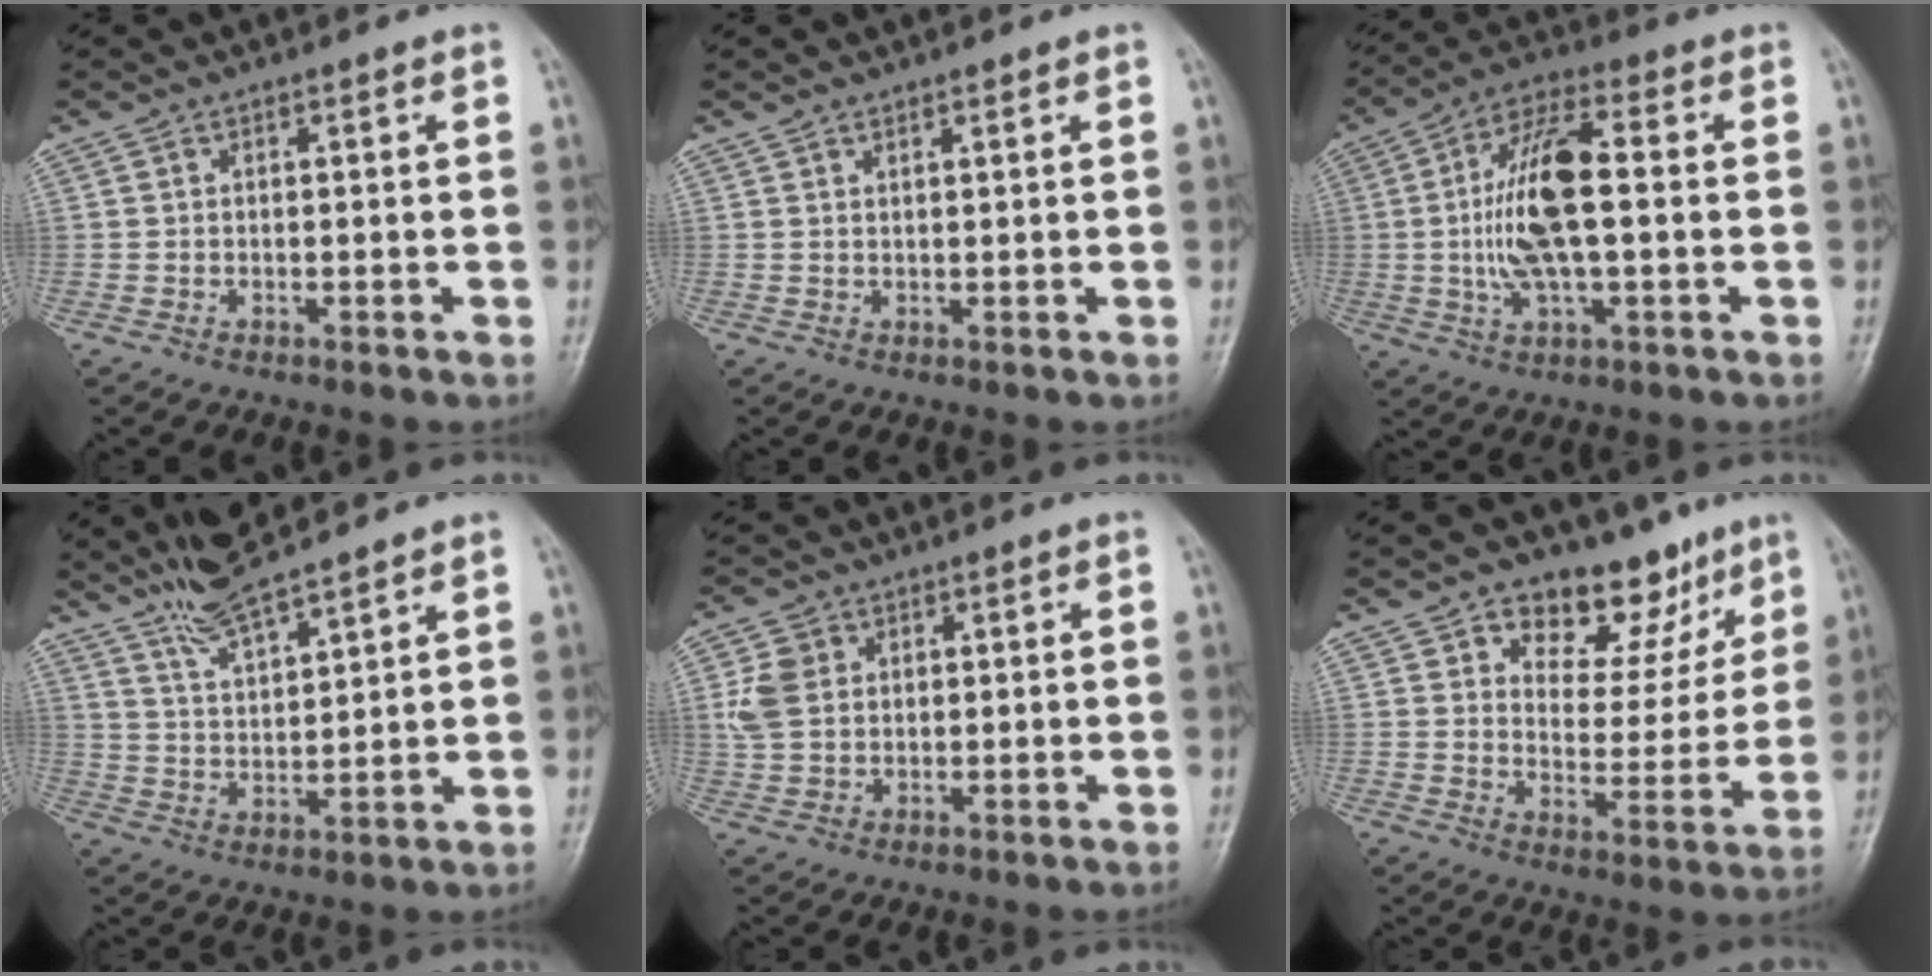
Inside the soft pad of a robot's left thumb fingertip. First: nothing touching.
{"total": 1.0, "force": [0.9, 0.1, 0.4], "torque": [-0.007, 0.000, 0.020]}
{"total": 14.4, "force": [0.0, 5.7, 13.2], "torque": [-0.263, 0.015, -0.003]}
{"total": 8.4, "force": [7.4, 0.8, 3.9], "torque": [-0.076, -0.040, 0.150]}
{"total": 5.7, "force": [1.4, 4.6, 3.1], "torque": [-0.048, -0.002, 0.029]}
{"total": 14.8, "force": [9.4, 8.8, 7.2], "torque": [-0.035, -0.045, 0.142]}